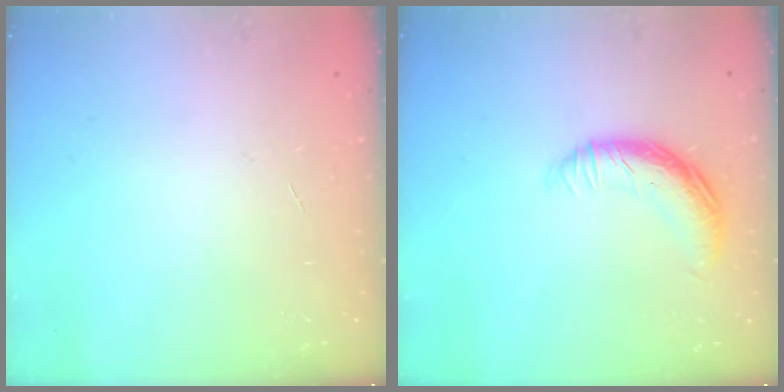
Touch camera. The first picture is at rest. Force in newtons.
{"total": 12.1, "press": 12.1, "slide": 0.7}